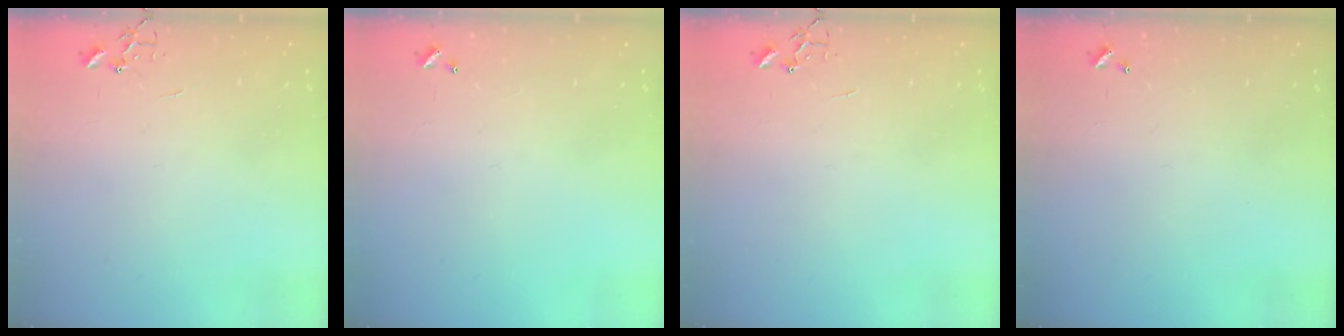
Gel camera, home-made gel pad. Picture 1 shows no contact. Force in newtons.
{"total": 0.0}
{"total": 0.0}
{"total": 0.0}